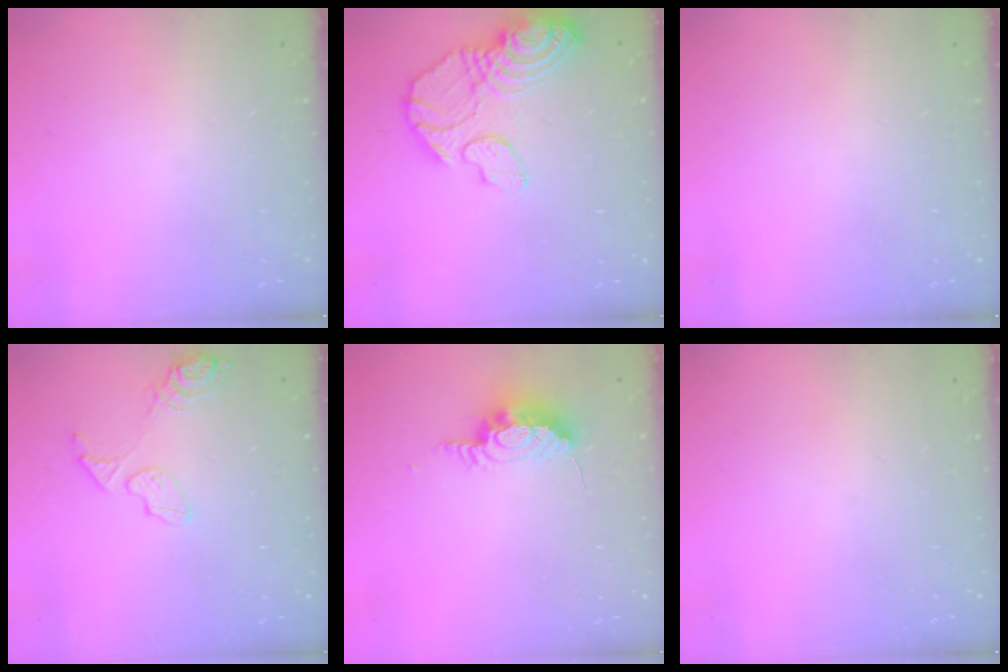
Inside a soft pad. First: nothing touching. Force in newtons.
{"total": 15.8, "press": 15.6, "slide": 1.9}
{"total": 0.0}
{"total": 9.0, "press": 8.6, "slide": 2.5}
{"total": 9.1, "press": 8.6, "slide": 3.0}
{"total": 0.0}